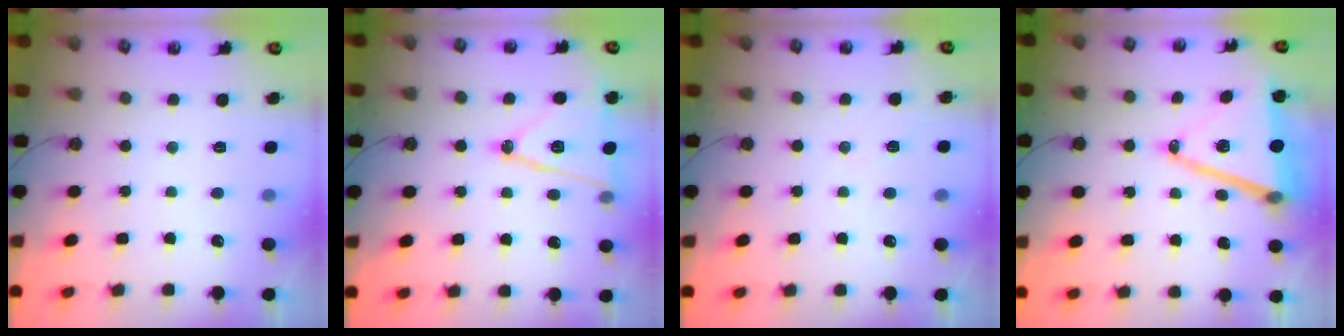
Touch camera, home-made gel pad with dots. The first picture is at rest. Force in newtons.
{"total": 14.6, "press": 14.2, "slide": 3.4}
{"total": 5.8, "press": 5.1, "slide": 2.7}
{"total": 16.7, "press": 16.3, "slide": 3.7}